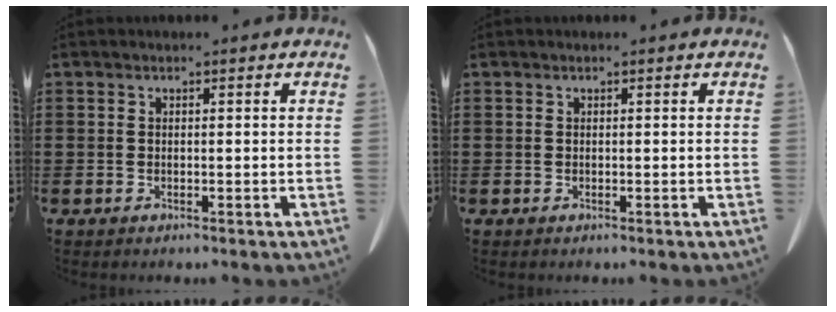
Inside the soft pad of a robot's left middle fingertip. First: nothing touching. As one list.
[{"total": 0.0}]